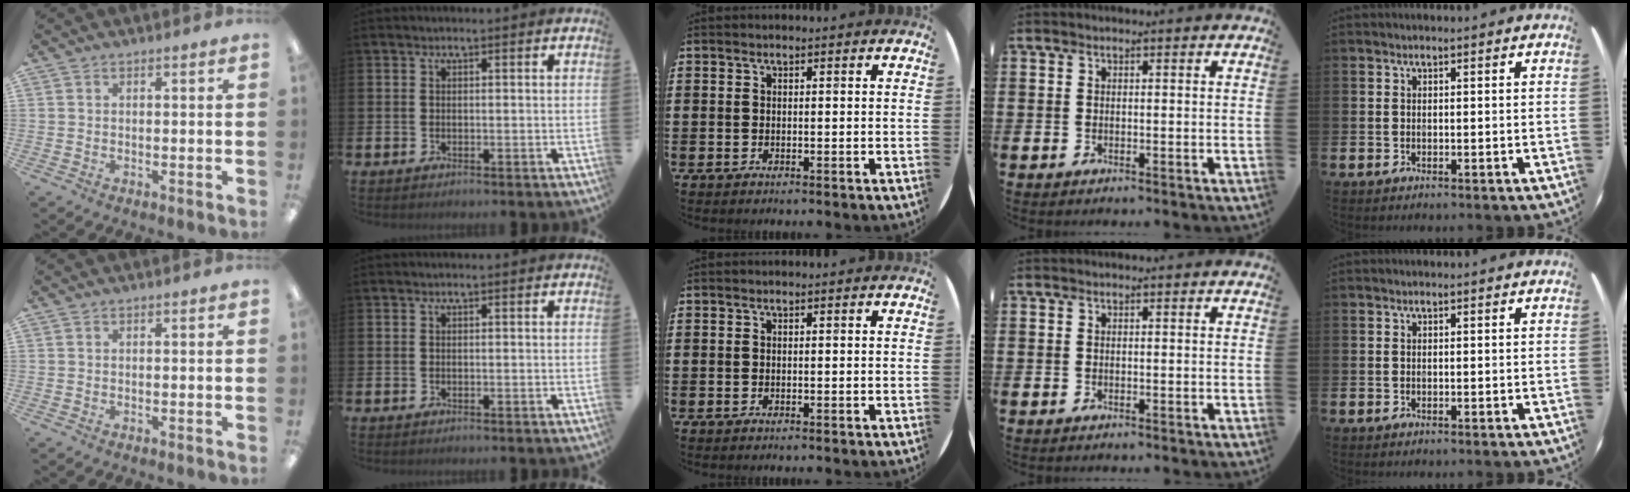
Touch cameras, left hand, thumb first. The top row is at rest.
{}